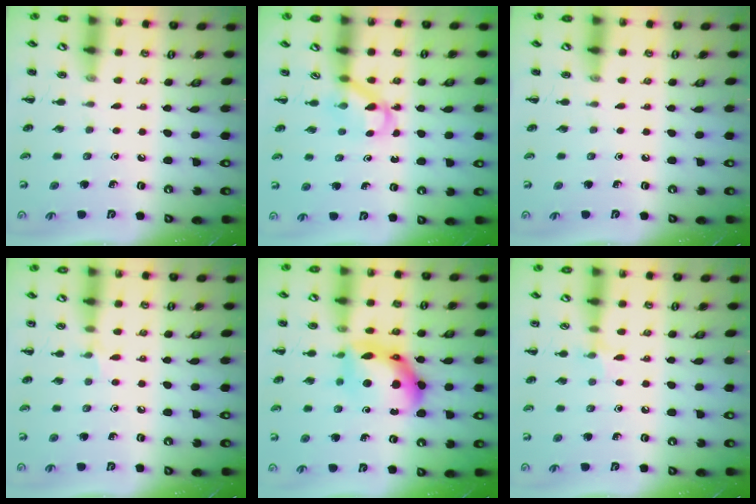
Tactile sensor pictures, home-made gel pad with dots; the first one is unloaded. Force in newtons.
{"total": 3.3, "press": 3.1, "slide": 1.2}
{"total": 0.0}
{"total": 3.5, "press": 3.3, "slide": 1.3}
{"total": 13.6, "press": 13.6, "slide": 0.8}
{"total": 5.8, "press": 5.4, "slide": 2.2}